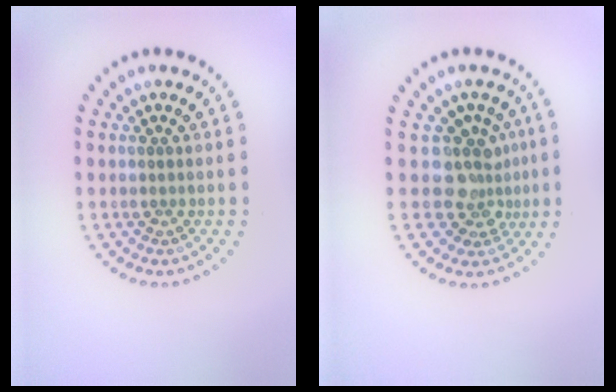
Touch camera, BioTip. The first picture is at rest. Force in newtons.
{"total": 3.8, "press": 3.1, "slide": 2.2}